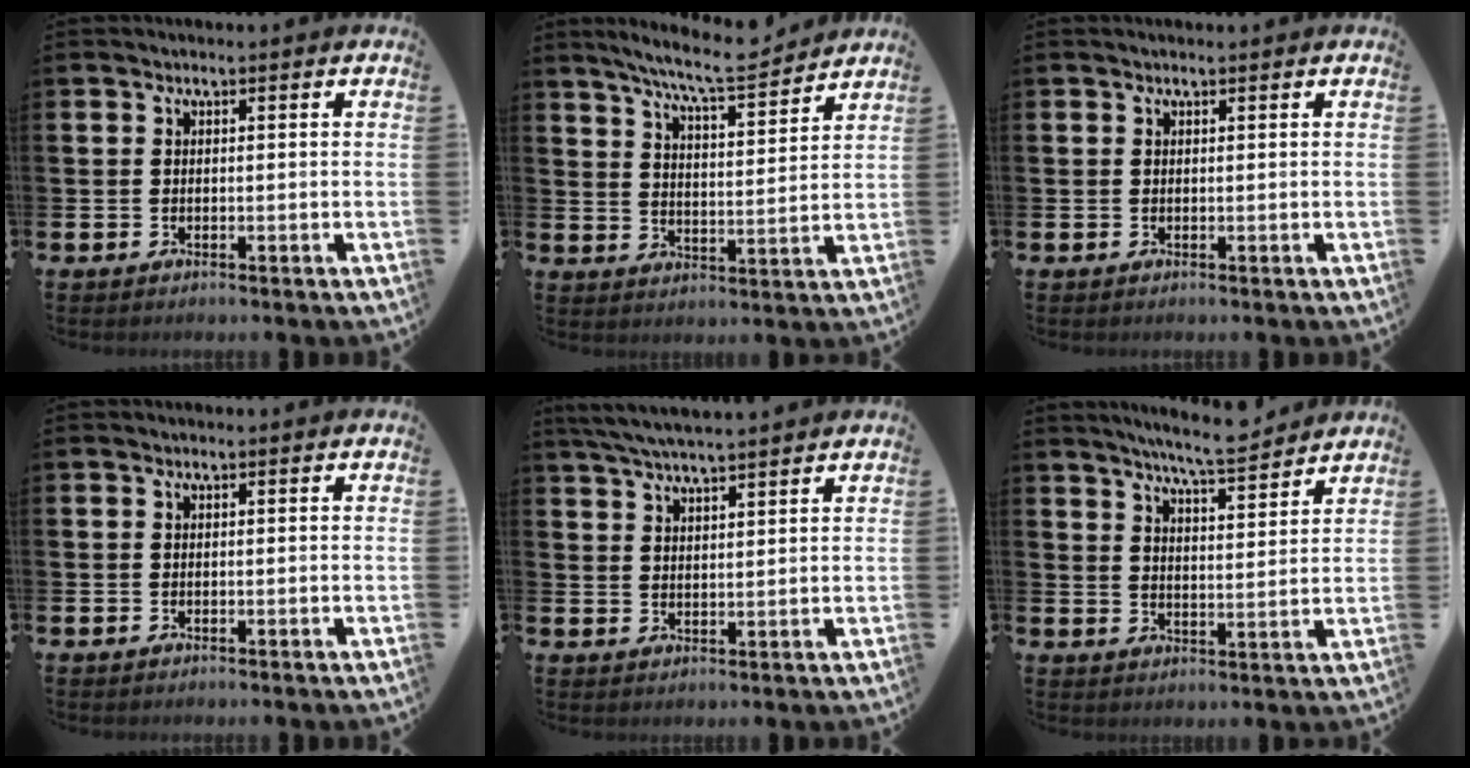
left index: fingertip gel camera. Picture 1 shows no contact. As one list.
[{"total": 8.4, "force": [7.7, 0.5, 3.4], "torque": [-0.085, -0.041, 0.135]}, {"total": 0.0}, {"total": 0.0}, {"total": 5.0, "force": [4.7, 0.1, 1.4], "torque": [-0.044, -0.015, 0.086]}, {"total": 6.9, "force": [6.7, -0.2, 1.8], "torque": [-0.045, -0.038, 0.118]}]